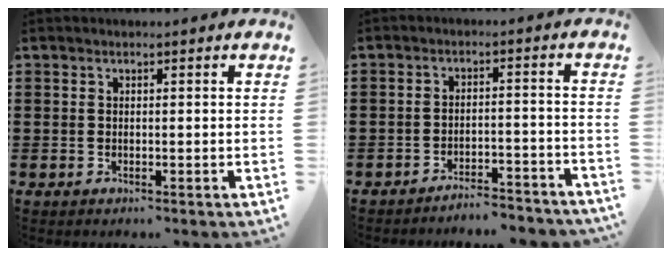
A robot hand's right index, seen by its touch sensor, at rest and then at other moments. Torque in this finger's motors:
{"motor_torque": [-1.08, 1.06, -1.05, 0.05]}